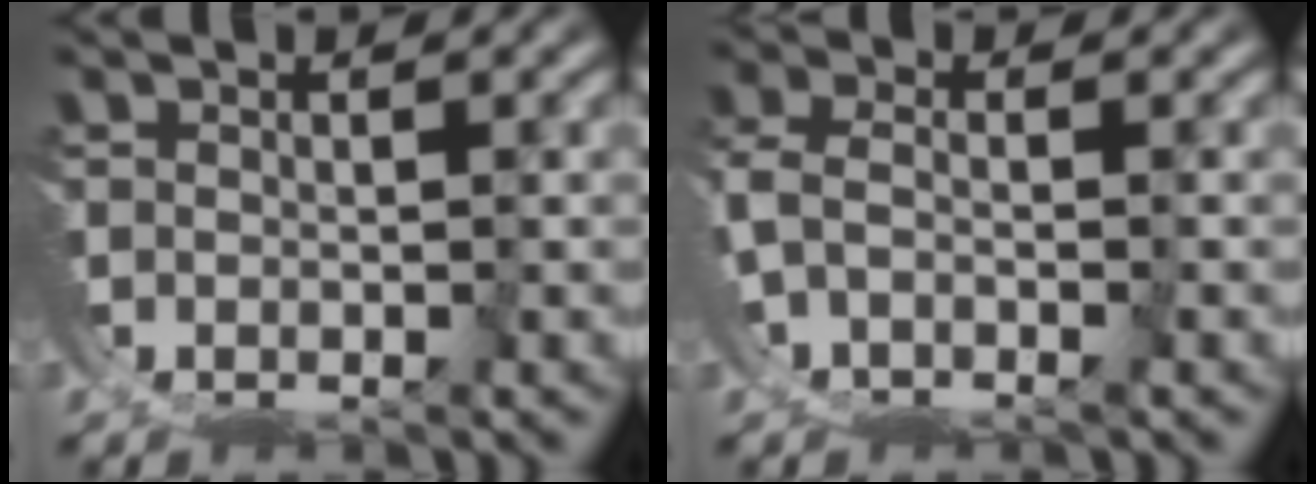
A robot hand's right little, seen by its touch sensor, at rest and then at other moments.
{"total": 4.5, "force": [-1.4, 3.5, 2.3], "torque": [-0.066, -0.025, -0.014]}